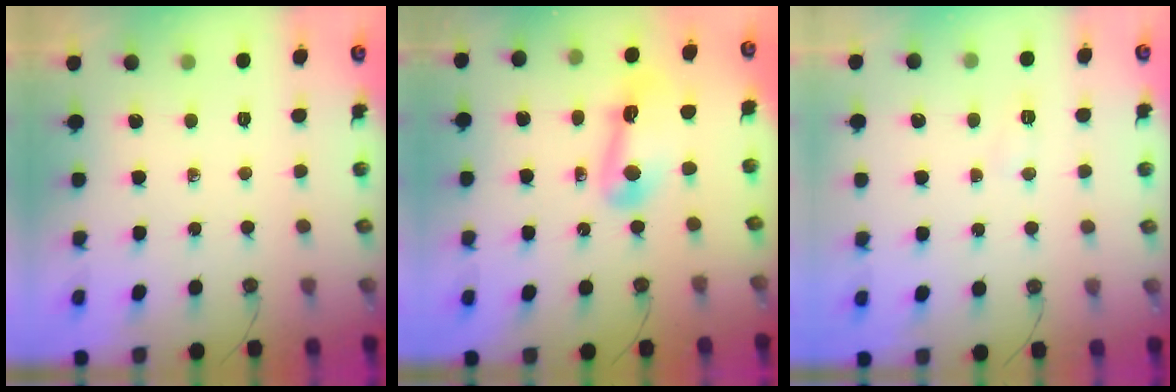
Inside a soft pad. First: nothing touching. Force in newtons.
{"total": 11.7, "press": 11.7, "slide": 1.1}
{"total": 4.4, "press": 4.4, "slide": 0.5}